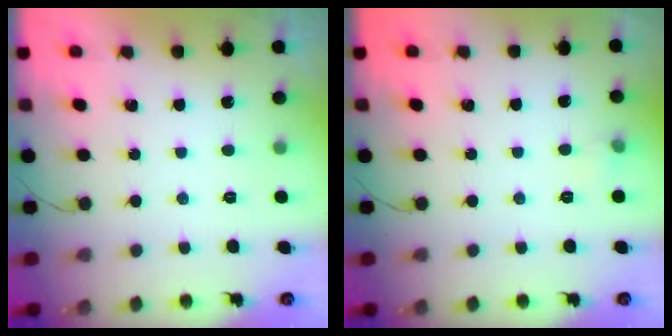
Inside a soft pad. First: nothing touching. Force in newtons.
{"total": 3.4, "press": 3.2, "slide": 1.0}